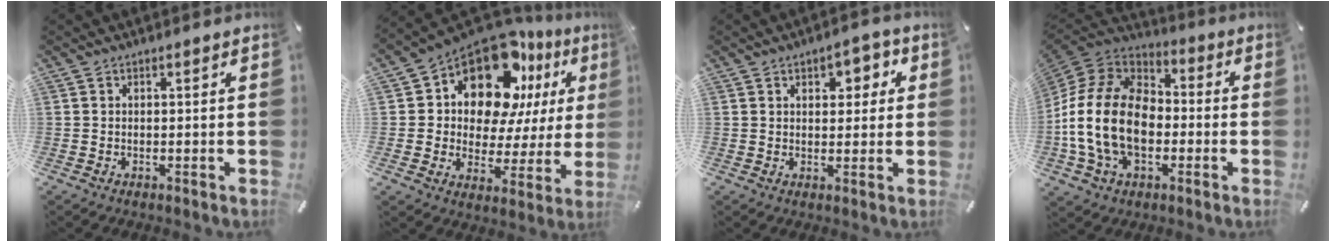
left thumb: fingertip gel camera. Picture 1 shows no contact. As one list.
[{"total": 16.3, "force": [11.1, 8.8, 8.1], "torque": [-0.146, -0.090, 0.195]}, {"total": 4.6, "force": [1.7, 3.2, 2.8], "torque": [-0.023, -0.007, 0.018]}, {"total": 20.4, "force": [-3.9, 14.4, 13.9], "torque": [-0.305, 0.033, -0.067]}]